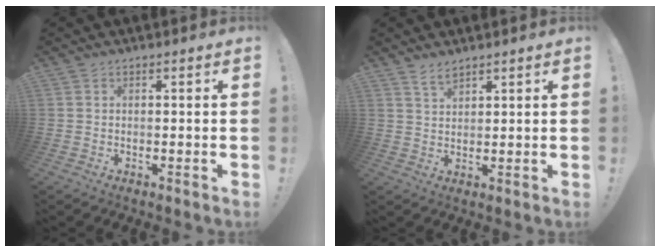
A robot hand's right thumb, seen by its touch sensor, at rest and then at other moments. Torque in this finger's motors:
{"motor_torque": [0.68, 0.83, 0.79, 0.22, 0.27]}